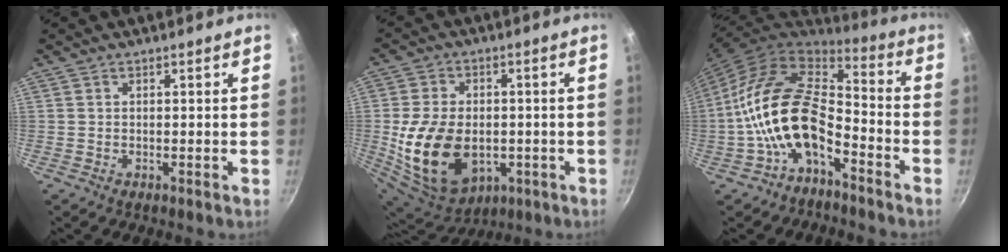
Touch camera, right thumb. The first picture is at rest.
{"total": 18.1, "force": [-2.7, 12.4, 12.9], "torque": [-0.231, -0.004, -0.031]}
{"total": 16.9, "force": [-6.0, 9.4, 12.7], "torque": [-0.215, 0.058, -0.129]}